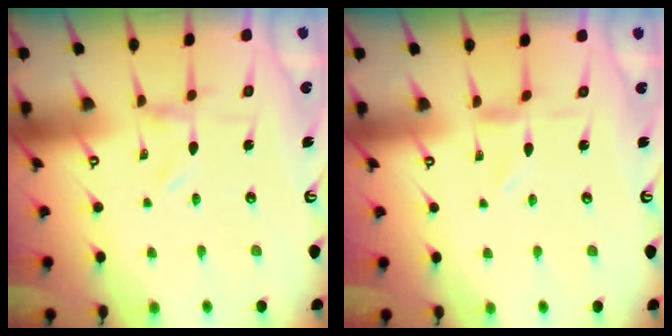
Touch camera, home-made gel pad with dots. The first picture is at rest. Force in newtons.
{"total": 0.5, "press": 0.5, "slide": 0.2}